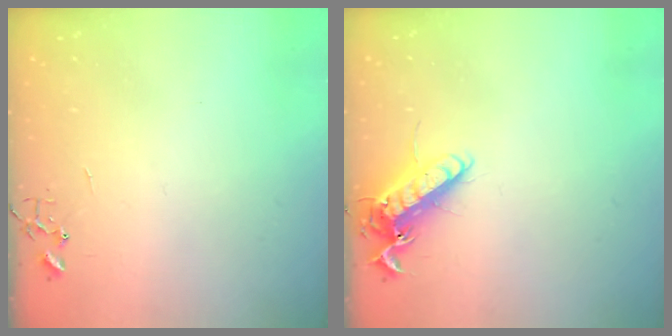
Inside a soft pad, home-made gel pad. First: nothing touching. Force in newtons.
{"total": 13.5, "press": 13.5, "slide": 1.2}